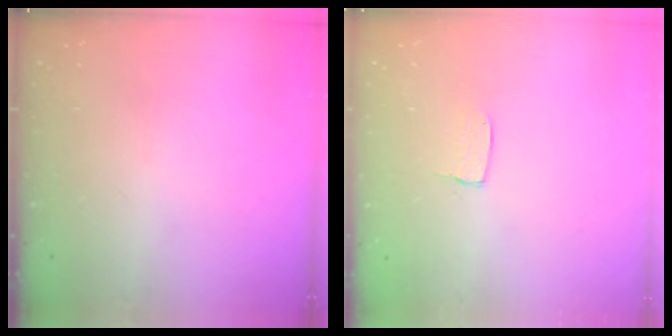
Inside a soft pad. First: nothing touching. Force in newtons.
{"total": 4.1, "press": 4.0, "slide": 0.2}